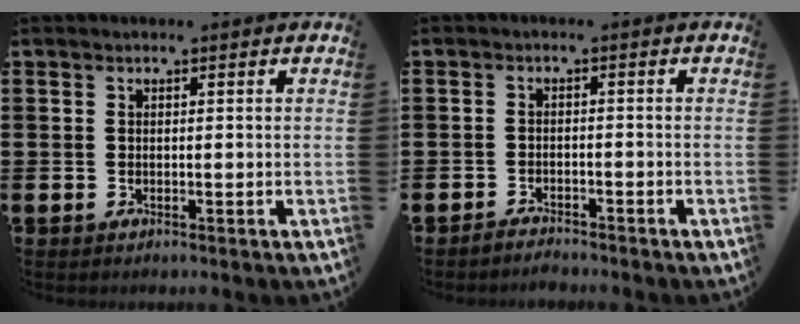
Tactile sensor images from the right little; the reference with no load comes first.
{"total": 1.7, "force": [-1.7, 0.0, -0.3], "torque": [-0.002, 0.006, -0.036]}